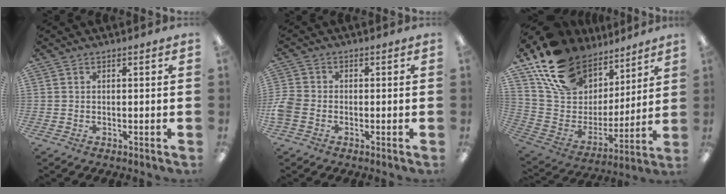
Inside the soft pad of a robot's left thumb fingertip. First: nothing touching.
{"total": 4.5, "force": [-1.6, 3.4, 2.5], "torque": [-0.049, 0.010, -0.028]}
{"total": 19.9, "force": [13.4, 12.5, 7.7], "torque": [-0.157, -0.073, 0.256]}